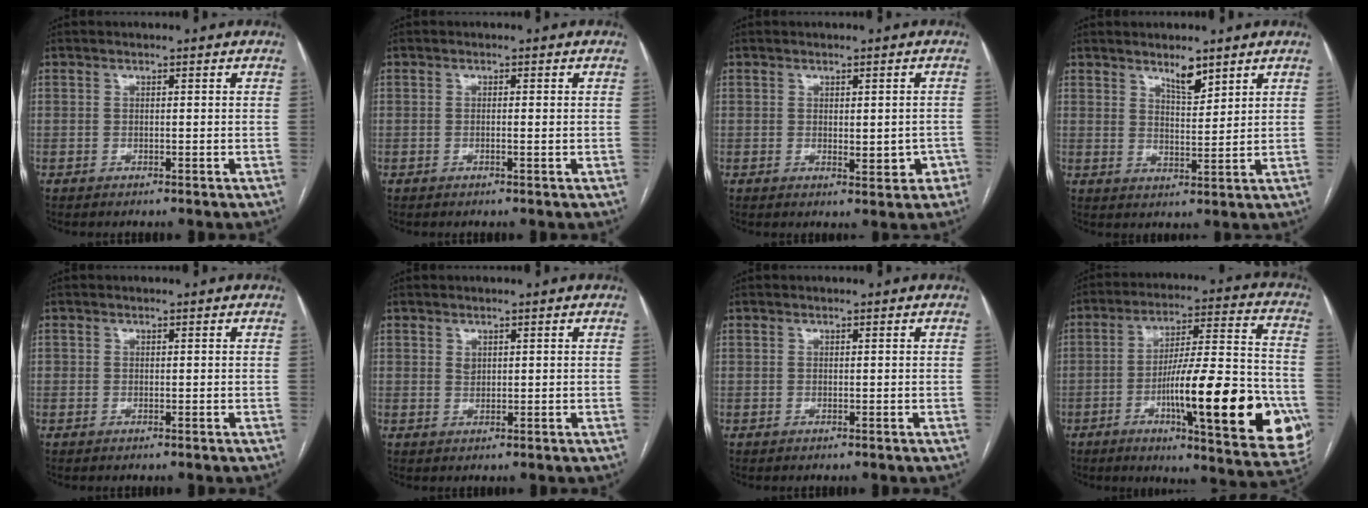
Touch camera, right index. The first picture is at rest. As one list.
[{"total": 0.7, "force": [0.0, 0.0, 0.7], "torque": [-0.014, 0.001, 0.002]}, {"total": 3.7, "force": [-1.0, 1.8, 3.1], "torque": [-0.029, 0.003, -0.003]}, {"total": 4.1, "force": [3.2, 0.9, 2.3], "torque": [-0.042, -0.007, 0.058]}, {"total": 0.0}, {"total": 1.0, "force": [0.5, 0.6, 0.5], "torque": [-0.007, -0.001, 0.013]}, {"total": 0.0}, {"total": 25.3, "force": [-7.5, 3.4, 24.0], "torque": [-0.294, -0.002, -0.097]}]